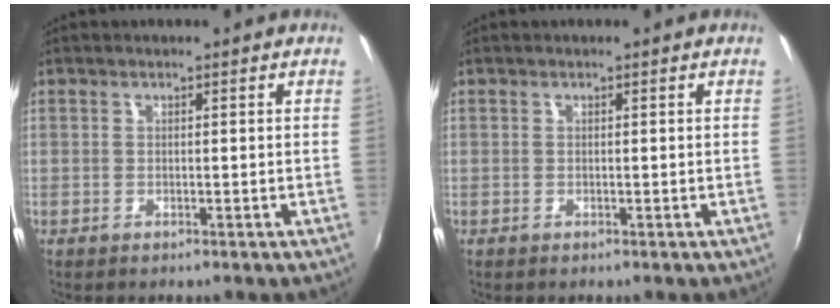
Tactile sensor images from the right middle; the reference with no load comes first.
{"total": 0.0}